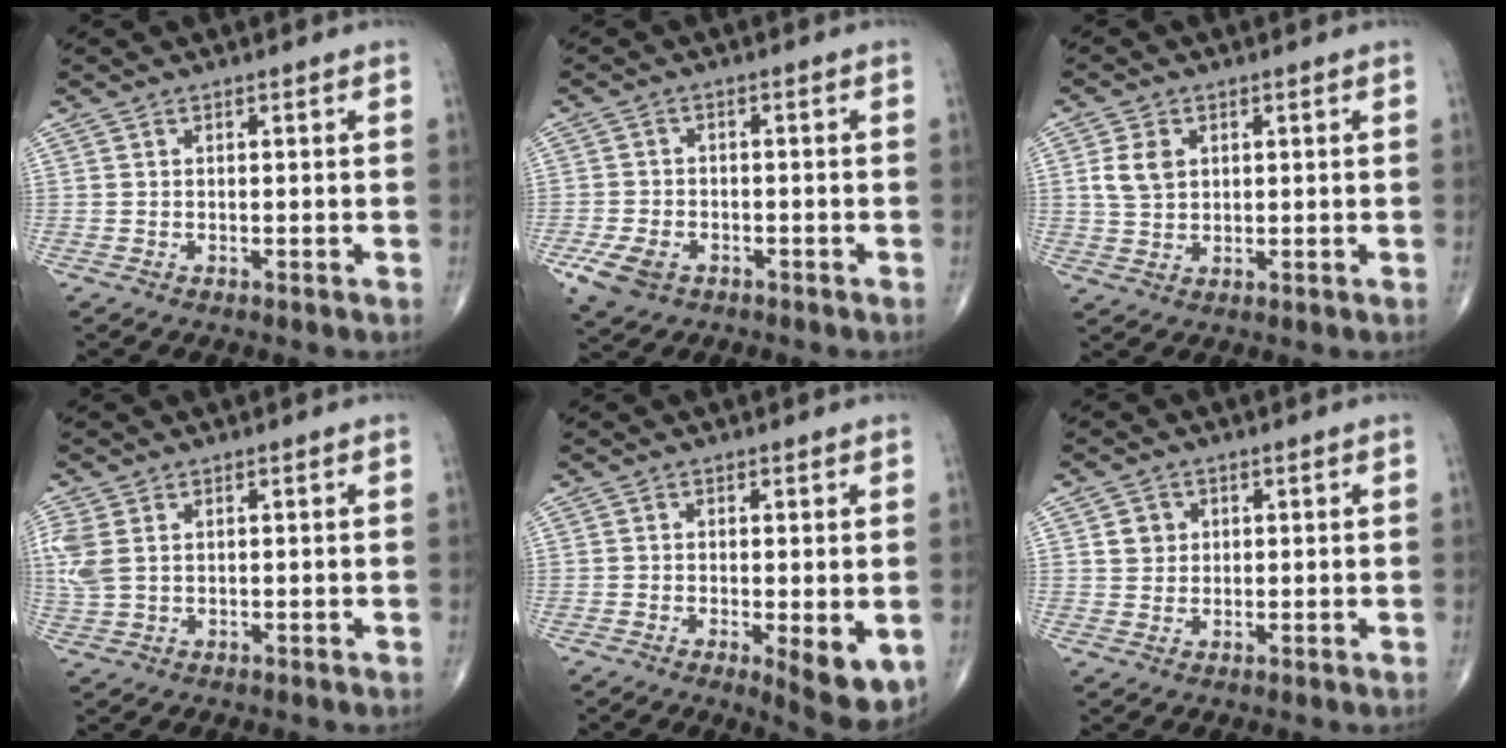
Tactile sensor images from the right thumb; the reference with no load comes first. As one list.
[{"total": 6.2, "force": [-3.0, 4.3, 3.3], "torque": [-0.066, 0.009, -0.049]}, {"total": 5.0, "force": [1.3, 3.7, 3.2], "torque": [-0.052, -0.003, 0.029]}, {"total": 6.0, "force": [1.4, 3.9, 4.4], "torque": [-0.131, 0.009, 0.038]}, {"total": 7.2, "force": [-1.7, 2.3, 6.6], "torque": [-0.085, -0.020, -0.021]}, {"total": 3.3, "force": [1.0, 3.0, 1.0], "torque": [0.000, -0.003, 0.015]}]